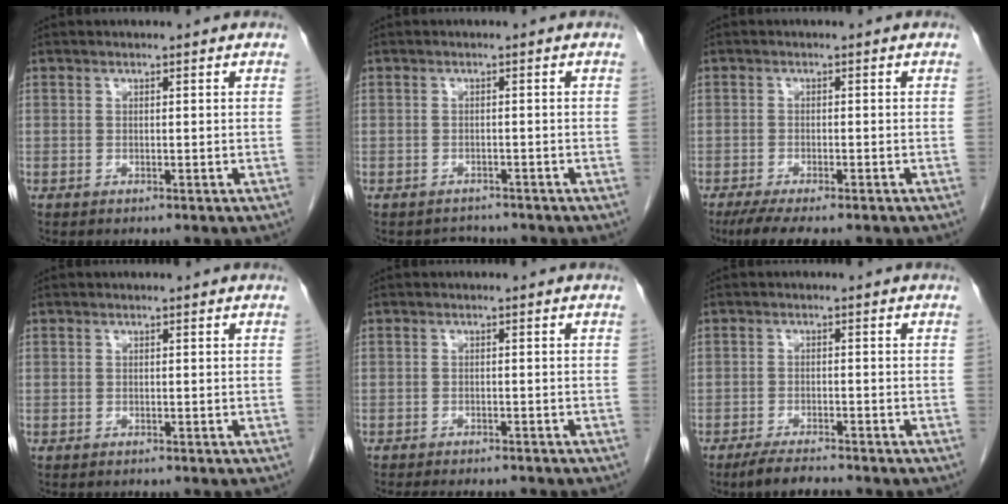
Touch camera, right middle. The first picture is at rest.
{"total": 2.2, "force": [-2.0, 0.9, -0.4], "torque": [0.001, -0.001, -0.030]}
{"total": 7.0, "force": [-5.5, 1.5, 4.1], "torque": [-0.061, -0.013, -0.085]}
{"total": 0.0}
{"total": 7.3, "force": [-6.4, 1.9, 2.8], "torque": [-0.033, -0.004, -0.085]}
{"total": 3.8, "force": [-3.3, 0.4, 1.8], "torque": [-0.037, -0.011, -0.060]}